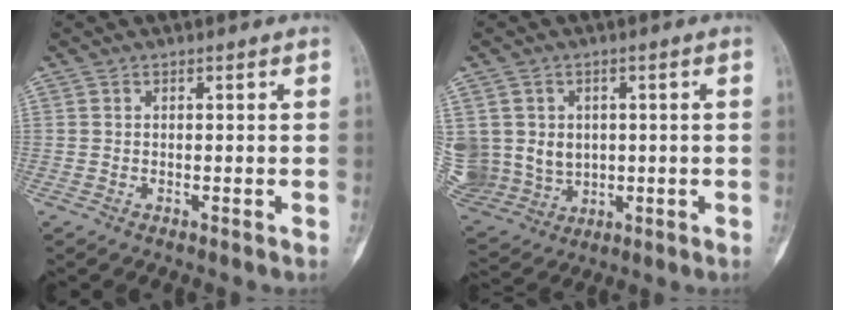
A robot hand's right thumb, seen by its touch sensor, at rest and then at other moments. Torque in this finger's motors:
{"motor_torque": [1.76, 2.41, 0.92, -0.53, 0.14]}